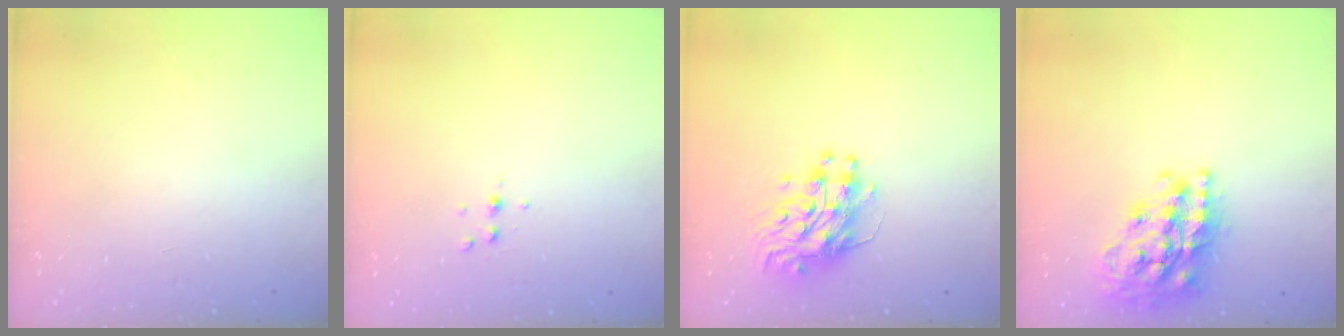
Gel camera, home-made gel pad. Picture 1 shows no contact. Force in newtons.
{"total": 3.1, "press": 3.1, "slide": 0.5}
{"total": 11.5, "press": 11.5, "slide": 1.0}
{"total": 22.9, "press": 22.9, "slide": 1.8}